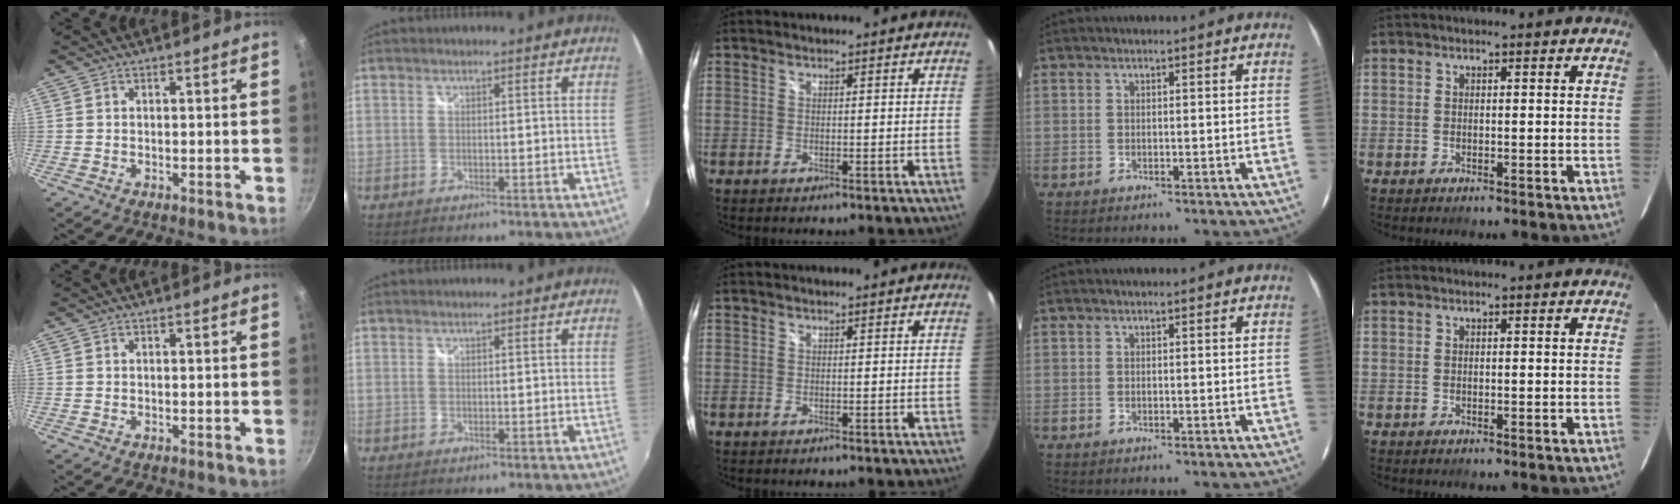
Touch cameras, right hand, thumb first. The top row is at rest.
{}